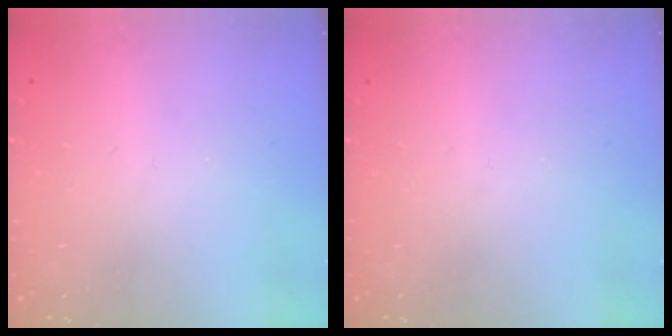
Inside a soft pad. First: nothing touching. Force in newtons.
{"total": 0.0}